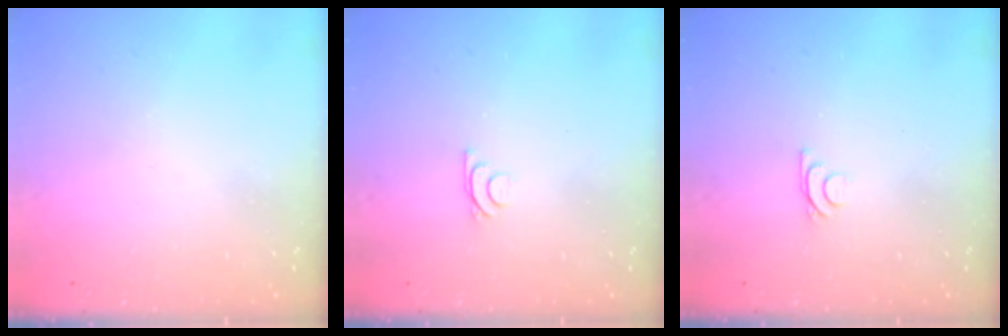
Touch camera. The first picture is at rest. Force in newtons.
{"total": 5.1, "press": 5.0, "slide": 0.9}
{"total": 5.1, "press": 5.0, "slide": 0.9}